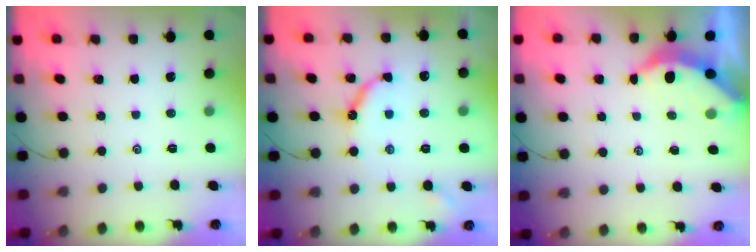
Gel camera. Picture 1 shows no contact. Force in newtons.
{"total": 9.3, "press": 9.3, "slide": 0.9}
{"total": 3.7, "press": 3.7, "slide": 0.4}